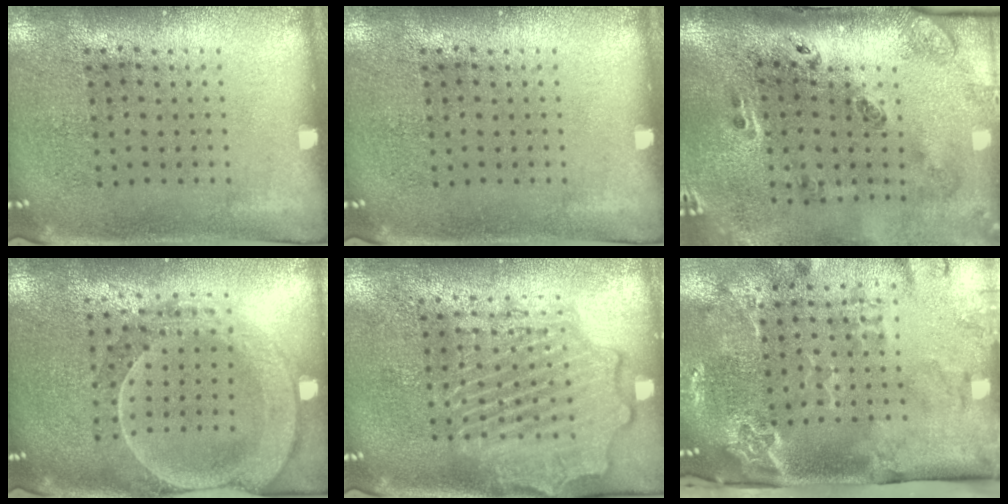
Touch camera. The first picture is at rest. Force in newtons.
{"total": 0.0}
{"total": 3.2, "press": 1.9, "slide": 2.6}
{"total": 2.3, "press": 2.1, "slide": 1.0}
{"total": 2.5, "press": 2.4, "slide": 0.3}
{"total": 3.4, "press": 2.5, "slide": 2.4}